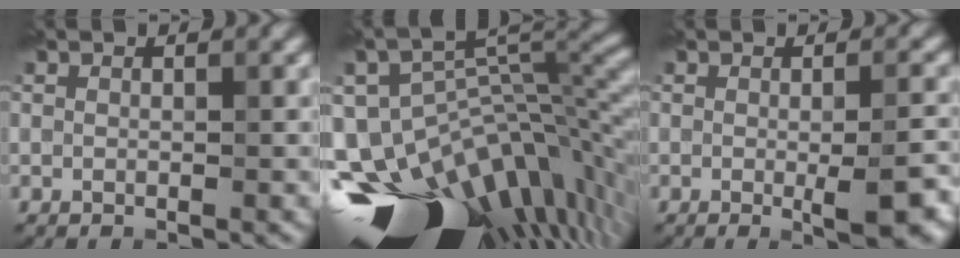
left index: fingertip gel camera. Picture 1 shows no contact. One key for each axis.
{"total": 17.0, "fx": -8.5, "fy": 8.1, "fz": 12.4, "tx": -0.196, "ty": -0.008, "tz": -0.104}
{"total": 4.7, "fx": -0.9, "fy": 1.0, "fz": 4.5, "tx": -0.062, "ty": -0.009, "tz": -0.008}